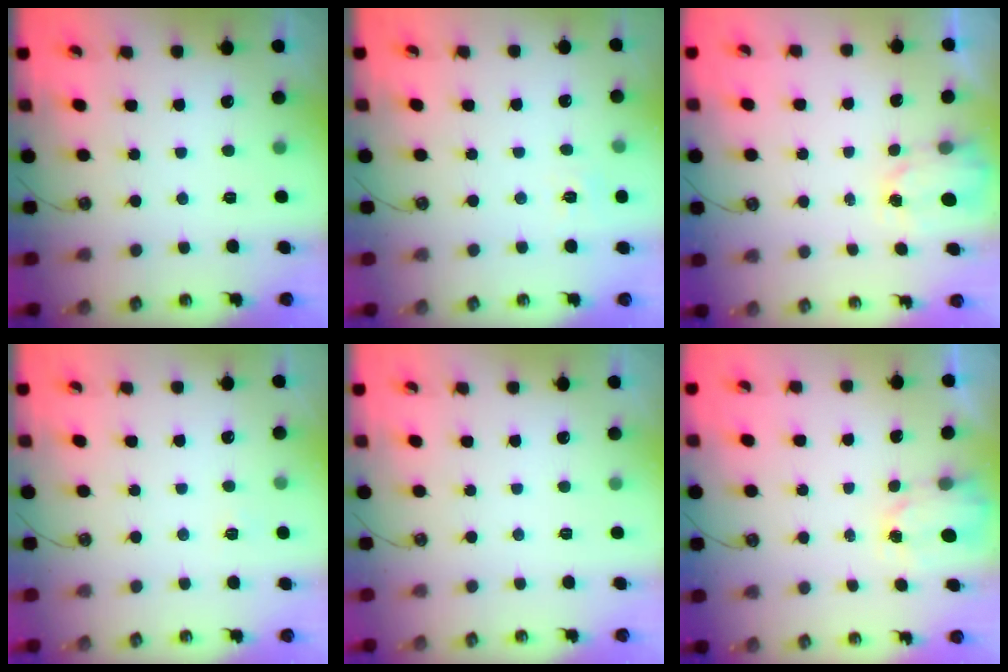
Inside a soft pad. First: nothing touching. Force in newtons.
{"total": 5.1, "press": 5.0, "slide": 0.7}
{"total": 1.6, "press": 1.6, "slide": 0.3}
{"total": 2.7, "press": 2.6, "slide": 0.4}
{"total": 0.0}
{"total": 1.6, "press": 1.6, "slide": 0.3}